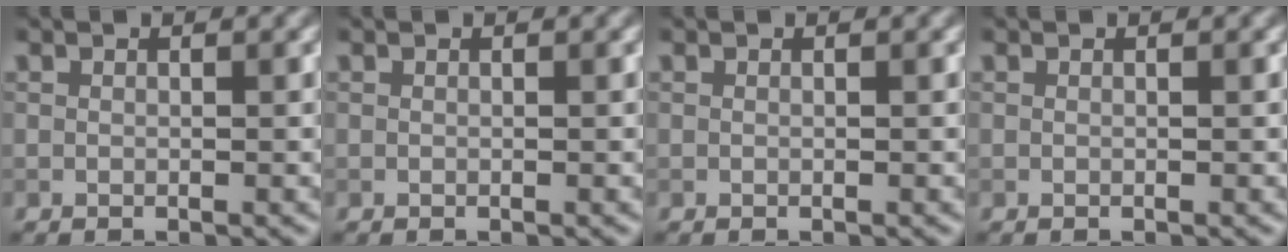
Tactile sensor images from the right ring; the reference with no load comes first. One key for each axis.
{"total": 0.0}
{"total": 0.0}
{"total": 0.0}